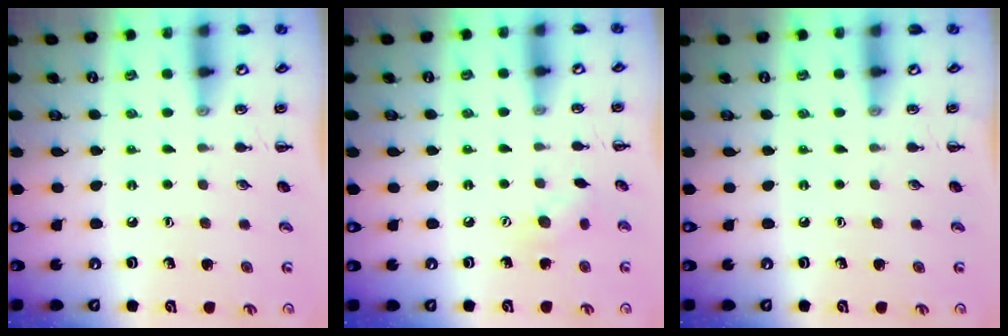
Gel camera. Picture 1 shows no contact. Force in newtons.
{"total": 5.6, "press": 5.5, "slide": 1.0}
{"total": 0.0}